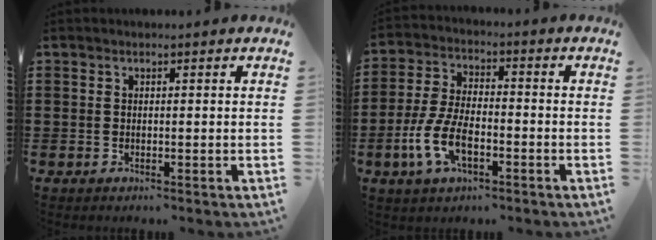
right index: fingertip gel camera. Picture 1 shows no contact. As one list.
[{"total": 7.9, "force": [-3.1, 3.6, 6.3], "torque": [-0.155, -0.007, -0.064]}]